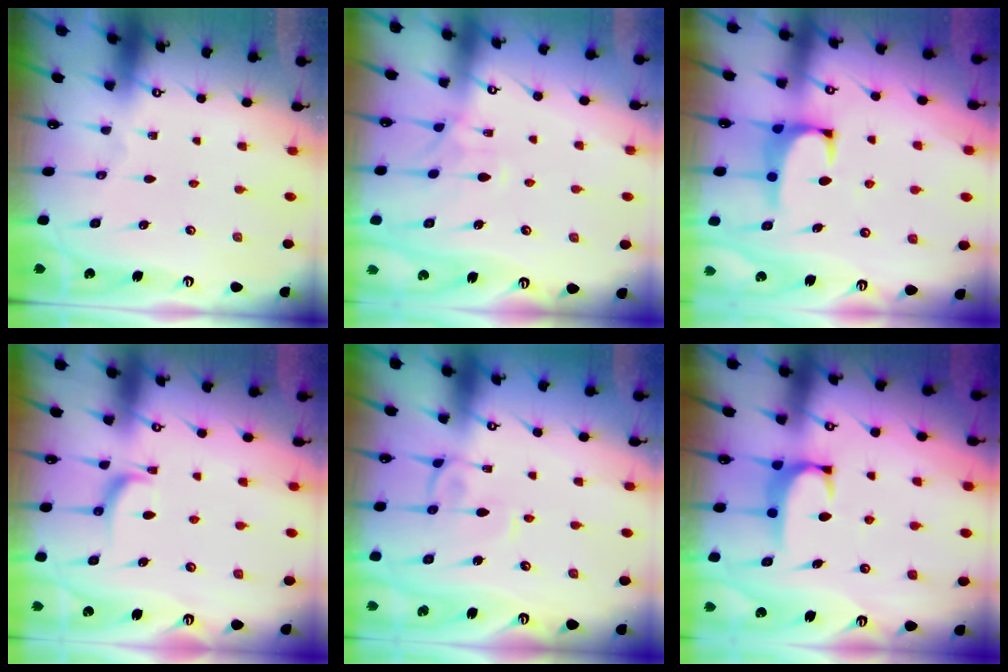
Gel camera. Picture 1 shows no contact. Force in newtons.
{"total": 0.8, "press": 0.0, "slide": 0.8}
{"total": 1.2, "press": 1.2, "slide": 0.4}
{"total": 3.0, "press": 2.8, "slide": 1.0}
{"total": 1.3, "press": 1.2, "slide": 0.5}
{"total": 2.0, "press": 1.9, "slide": 0.6}